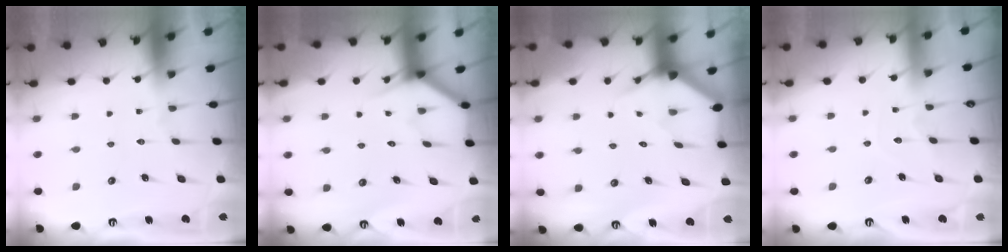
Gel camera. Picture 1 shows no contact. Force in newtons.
{"total": 3.8, "press": 3.8, "slide": 0.3}
{"total": 3.6, "press": 3.6, "slide": 0.1}
{"total": 4.2, "press": 4.2, "slide": 0.1}